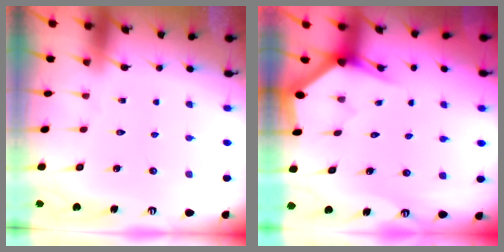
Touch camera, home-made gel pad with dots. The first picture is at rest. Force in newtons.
{"total": 3.2, "press": 3.2, "slide": 0.1}